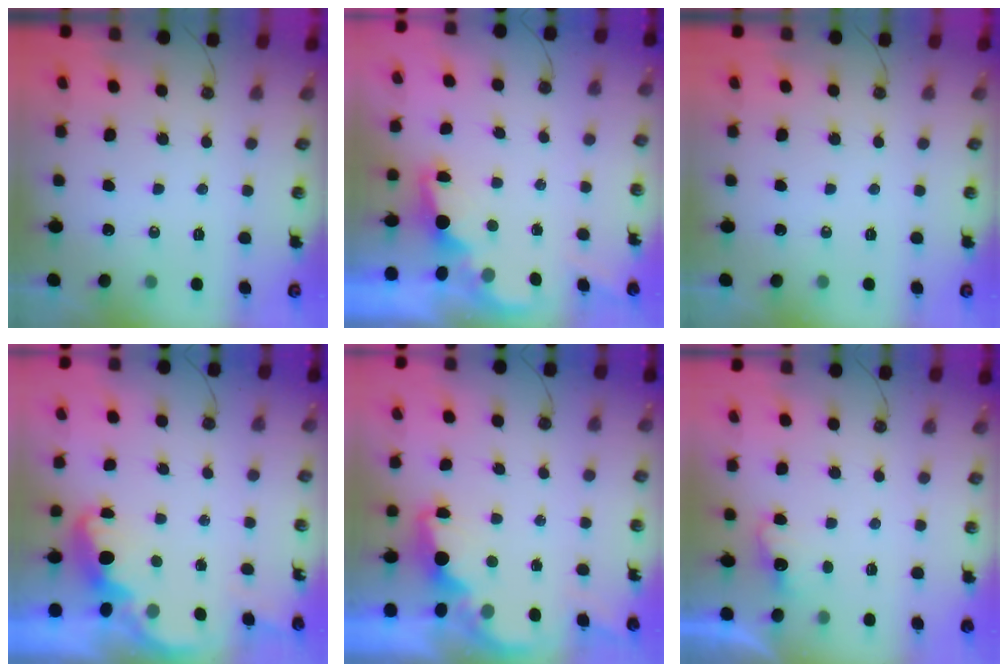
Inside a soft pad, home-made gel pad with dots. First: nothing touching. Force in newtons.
{"total": 1.6, "press": 1.5, "slide": 0.6}
{"total": 0.0}
{"total": 2.7, "press": 2.6, "slide": 0.6}
{"total": 2.2, "press": 2.1, "slide": 0.8}
{"total": 2.8, "press": 2.7, "slide": 0.8}